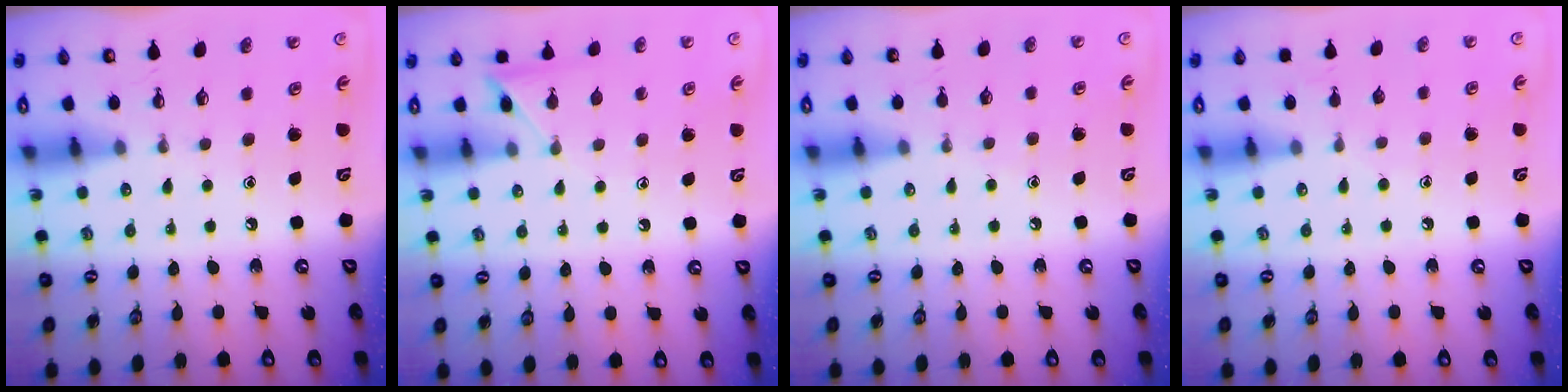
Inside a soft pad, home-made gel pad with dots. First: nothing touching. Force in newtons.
{"total": 5.9, "press": 5.8, "slide": 0.6}
{"total": 2.7, "press": 2.6, "slide": 0.3}
{"total": 4.7, "press": 4.7, "slide": 0.7}